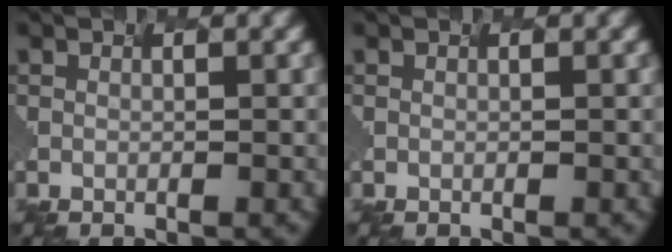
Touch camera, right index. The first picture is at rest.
{"total": 0.0}